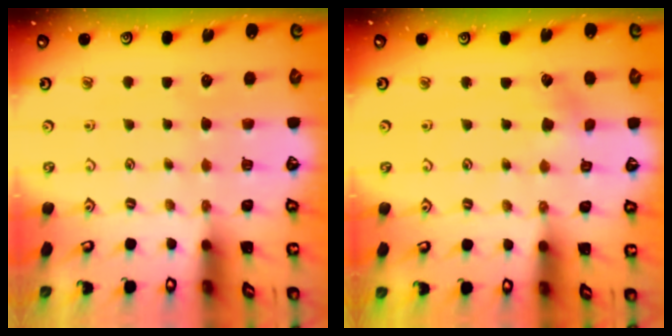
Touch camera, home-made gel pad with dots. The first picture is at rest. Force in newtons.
{"total": 2.7, "press": 2.7, "slide": 0.3}